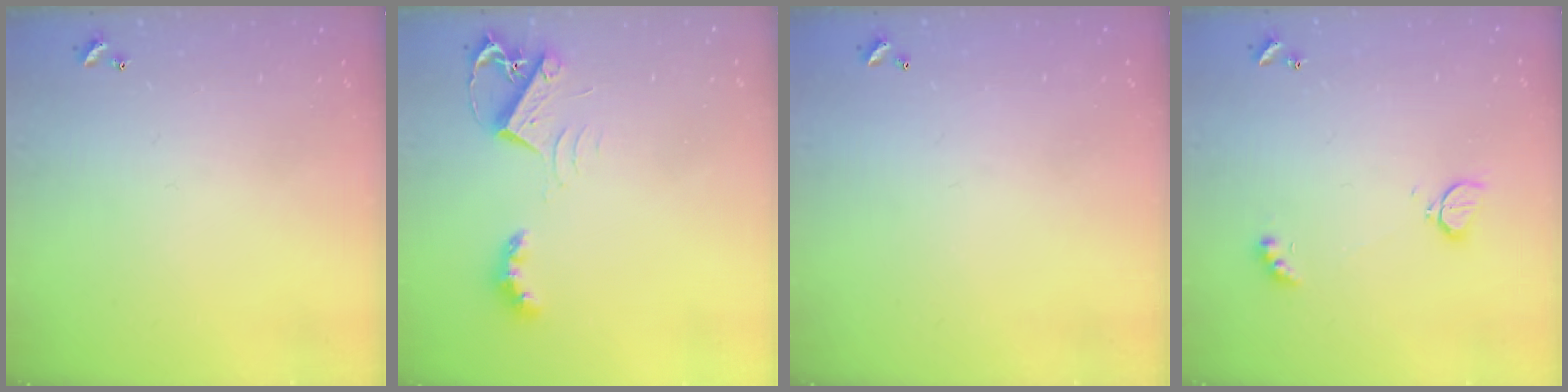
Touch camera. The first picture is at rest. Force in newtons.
{"total": 7.5, "press": 7.5, "slide": 0.8}
{"total": 2.8, "press": 2.8, "slide": 0.1}
{"total": 2.8, "press": 2.7, "slide": 0.6}